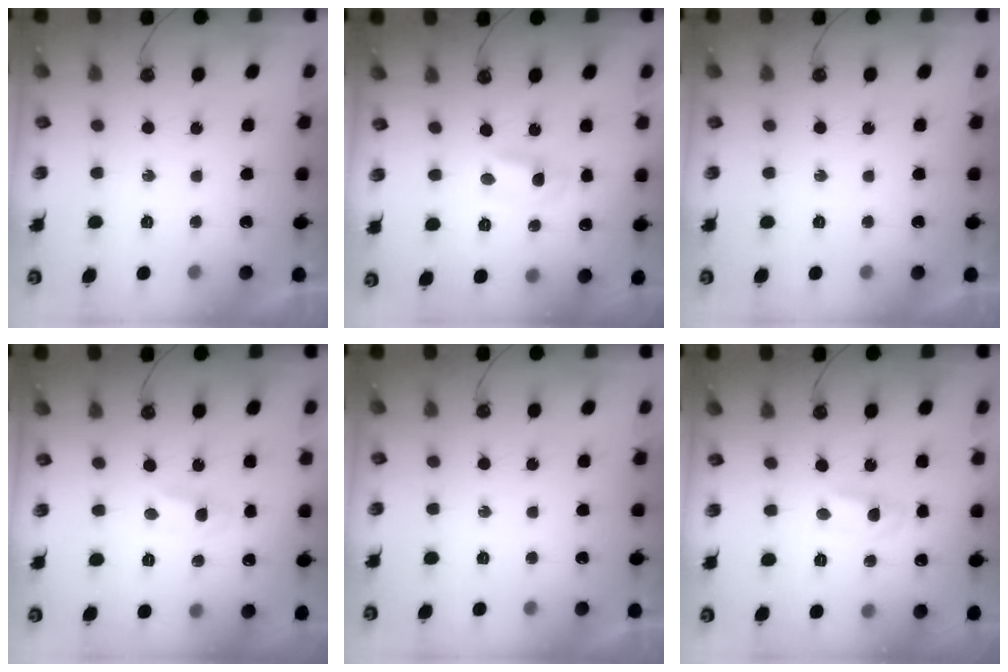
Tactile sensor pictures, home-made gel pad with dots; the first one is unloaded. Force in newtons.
{"total": 1.5, "press": 1.5, "slide": 0.2}
{"total": 0.0}
{"total": 2.1, "press": 2.1, "slide": 0.3}
{"total": 0.0}
{"total": 2.0, "press": 2.0, "slide": 0.3}